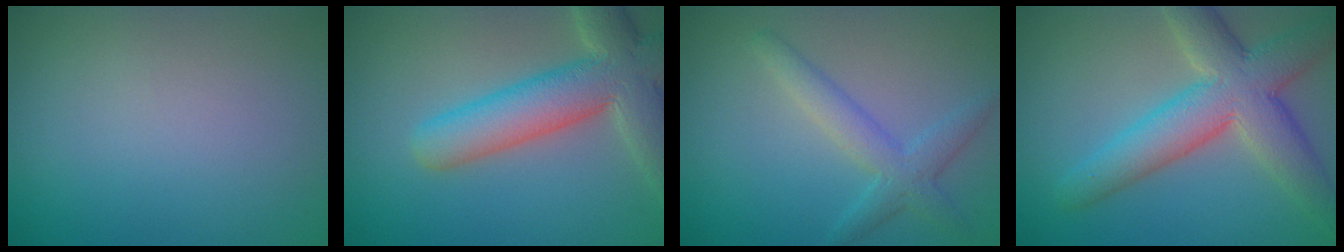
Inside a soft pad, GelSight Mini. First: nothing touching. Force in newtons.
{"total": 8.2, "press": 8.1, "slide": 0.8}
{"total": 3.1, "press": 3.1, "slide": 0.1}
{"total": 8.0, "press": 8.0, "slide": 0.4}